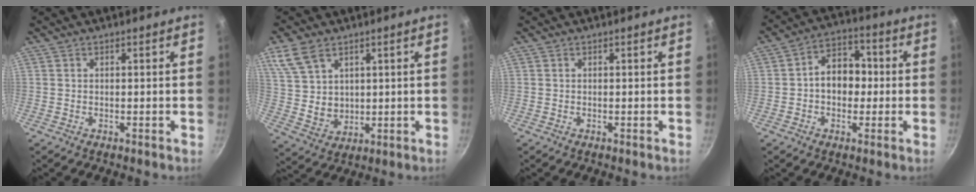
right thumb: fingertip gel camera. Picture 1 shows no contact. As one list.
[{"total": 9.3, "force": [4.8, 6.3, 4.8], "torque": [-0.076, -0.019, 0.108]}, {"total": 0.0}, {"total": 9.3, "force": [-0.3, 7.0, 6.2], "torque": [-0.049, 0.028, -0.016]}]